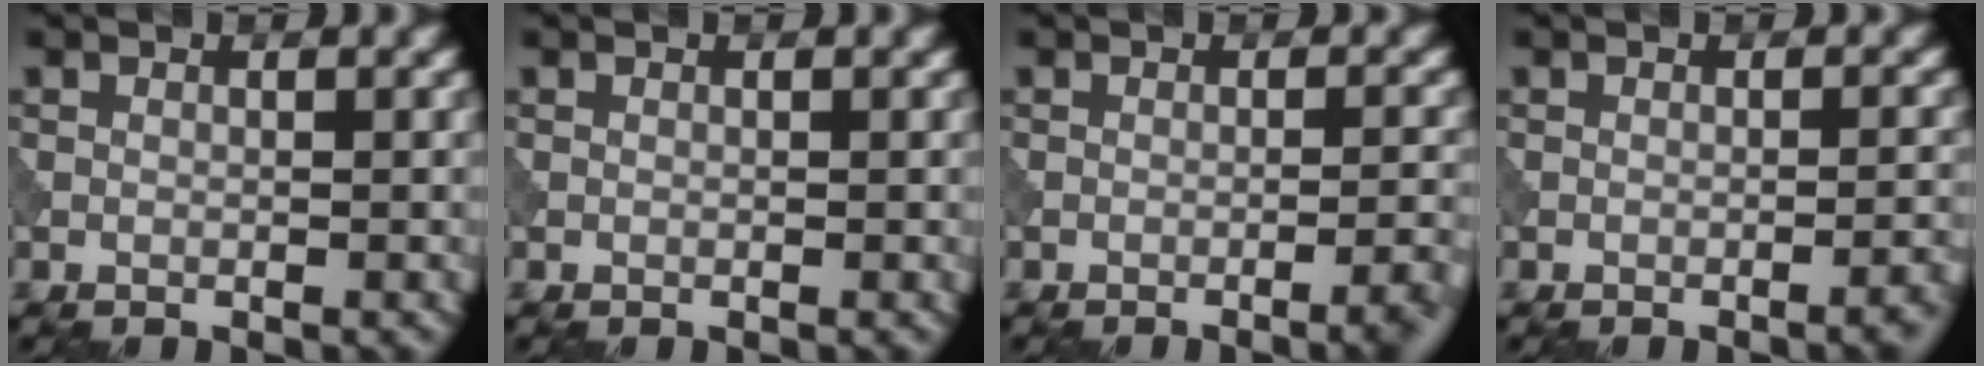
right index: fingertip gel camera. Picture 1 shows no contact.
{"total": 0.0}
{"total": 3.2, "force": [-1.8, 0.7, 2.6], "torque": [-0.026, 0.013, -0.033]}
{"total": 2.1, "force": [-1.2, 0.5, 1.6], "torque": [-0.015, 0.007, -0.021]}